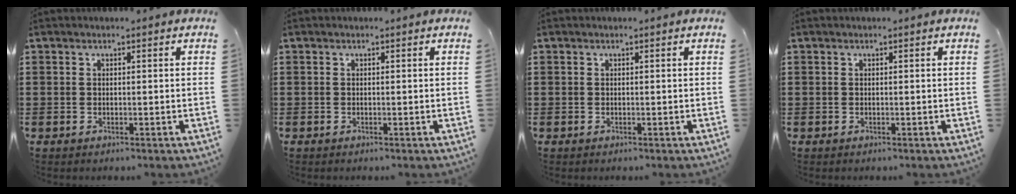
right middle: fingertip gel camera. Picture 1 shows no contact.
{"total": 0.0}
{"total": 0.0}
{"total": 0.0}